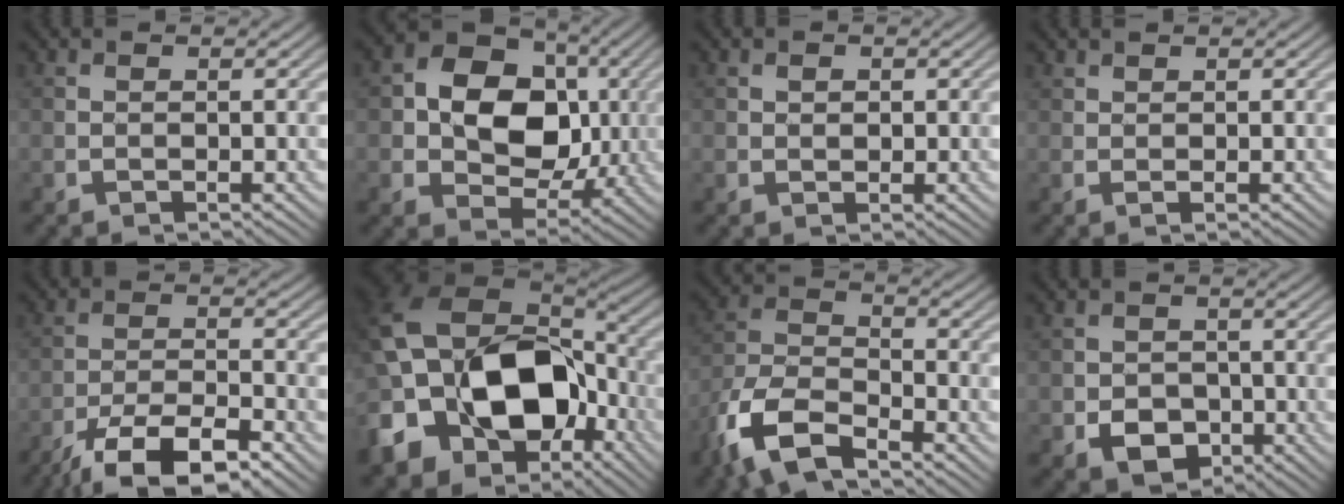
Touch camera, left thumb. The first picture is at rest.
{"total": 12.0, "force": [0.9, 9.3, 7.5], "torque": [-0.138, 0.003, 0.006]}
{"total": 1.0, "force": [0.3, 0.7, 0.5], "torque": [-0.010, -0.003, 0.006]}
{"total": 0.7, "force": [0.5, 0.2, 0.5], "torque": [-0.012, 0.002, 0.011]}
{"total": 9.9, "force": [-7.1, 2.7, 6.4], "torque": [-0.114, 0.001, -0.131]}
{"total": 18.0, "force": [-5.1, 12.8, 11.5], "torque": [-0.251, -0.030, -0.092]}
{"total": 10.6, "force": [-7.1, 4.2, 6.7], "torque": [-0.143, -0.015, -0.158]}
{"total": 4.8, "force": [-2.0, 3.7, 2.4], "torque": [-0.041, -0.011, -0.036]}